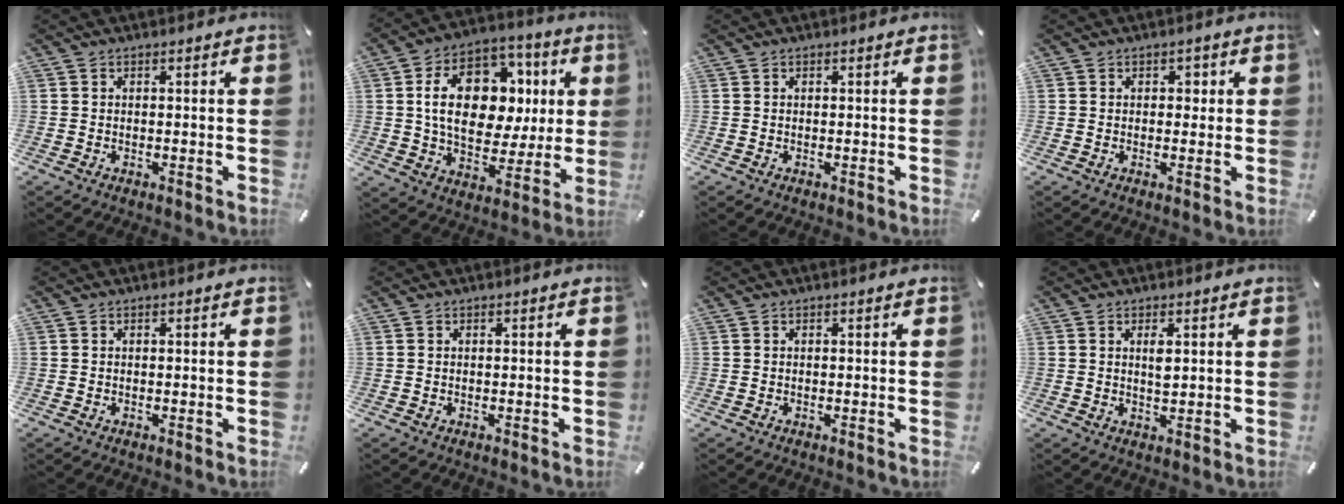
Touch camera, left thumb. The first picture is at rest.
{"total": 18.7, "force": [3.7, 13.4, 12.5], "torque": [-0.210, 0.004, 0.071]}
{"total": 0.0}
{"total": 1.7, "force": [0.3, 1.5, 0.8], "torque": [-0.002, 0.002, -0.003]}
{"total": 0.0}
{"total": 0.0}
{"total": 0.0}
{"total": 2.6, "force": [0.9, 0.9, 2.2], "torque": [-0.039, -0.001, 0.014]}